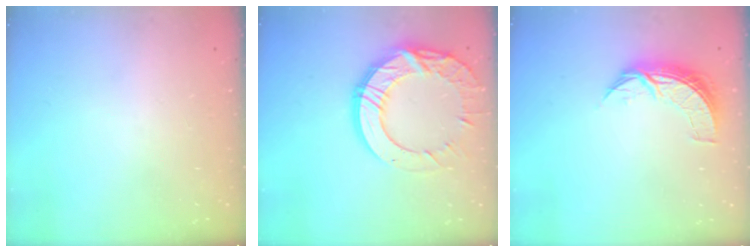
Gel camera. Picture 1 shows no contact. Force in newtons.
{"total": 17.0, "press": 17.0, "slide": 1.2}
{"total": 8.0, "press": 8.0, "slide": 0.3}